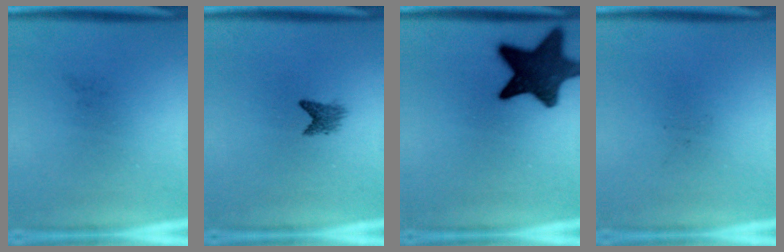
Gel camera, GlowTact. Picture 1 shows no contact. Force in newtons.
{"total": 2.1}
{"total": 13.6}
{"total": 0.0}